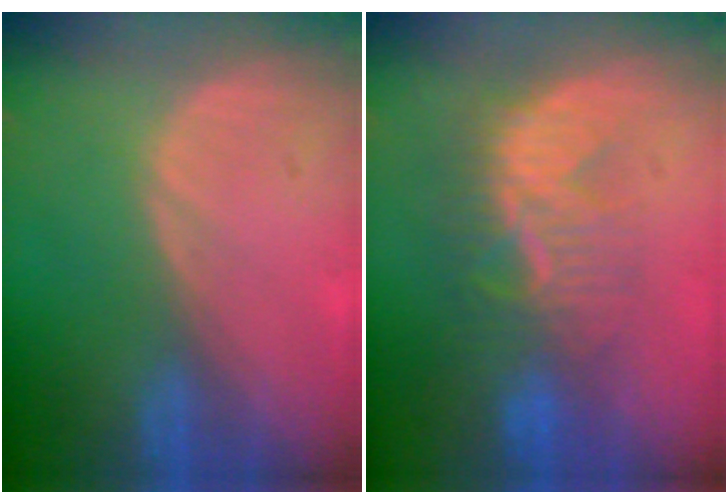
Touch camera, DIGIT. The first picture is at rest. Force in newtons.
{"total": 8.3, "press": 7.9, "slide": 2.3}